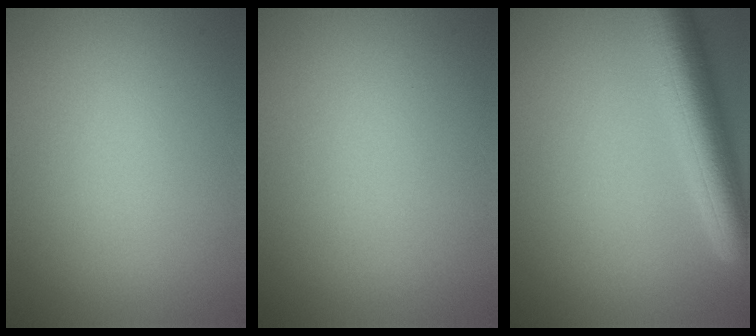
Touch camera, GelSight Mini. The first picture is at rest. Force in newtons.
{"total": 0.0}
{"total": 6.7, "press": 6.7, "slide": 0.2}